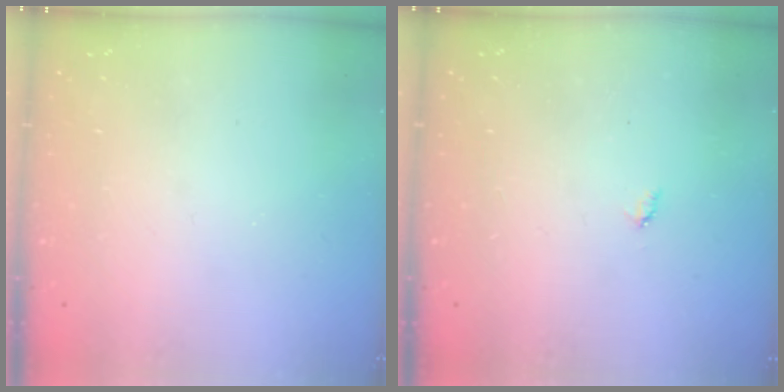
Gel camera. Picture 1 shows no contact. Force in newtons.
{"total": 3.1, "press": 3.1, "slide": 0.4}